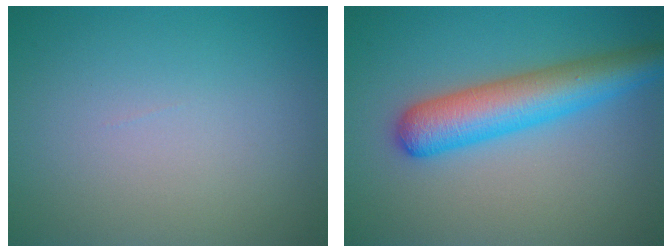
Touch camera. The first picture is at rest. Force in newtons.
{"total": 6.3, "press": 6.3, "slide": 0.3}